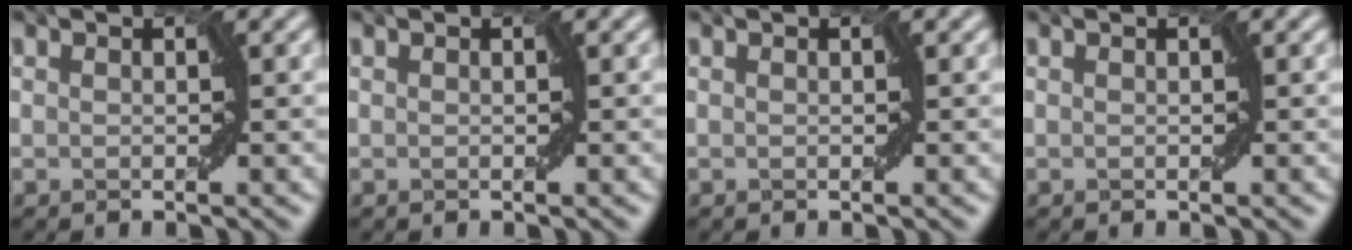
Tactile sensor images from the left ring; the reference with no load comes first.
{"total": 0.0}
{"total": 0.0}
{"total": 0.0}